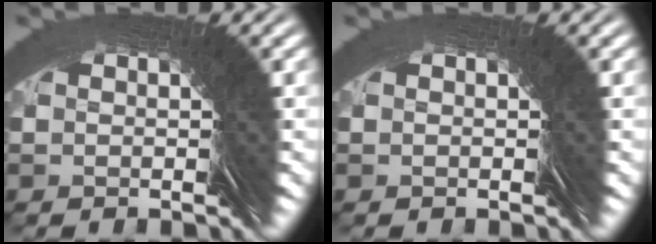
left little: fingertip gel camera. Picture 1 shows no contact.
{"total": 0.0}